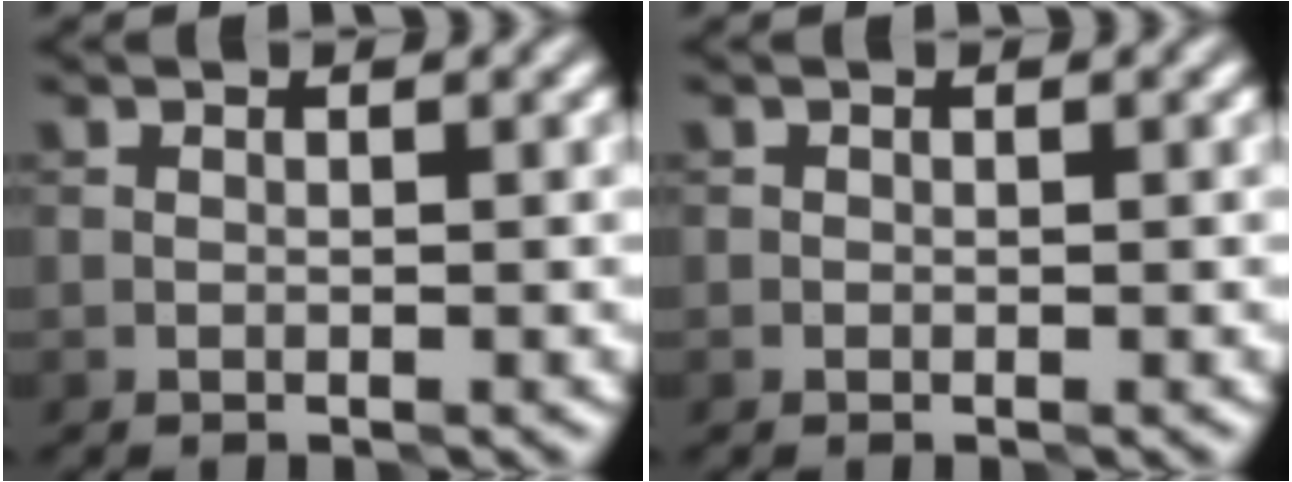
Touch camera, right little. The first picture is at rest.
{"total": 0.0}